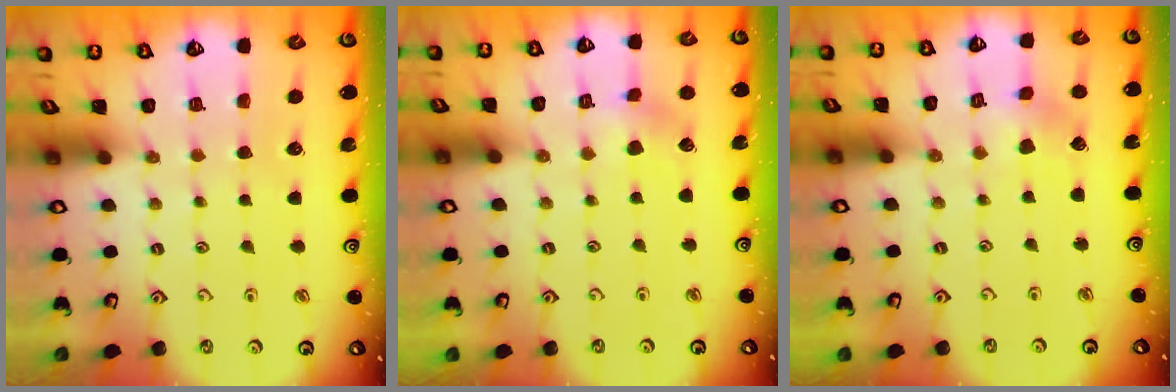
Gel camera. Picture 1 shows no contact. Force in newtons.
{"total": 3.6, "press": 3.6, "slide": 0.1}
{"total": 3.3, "press": 3.3, "slide": 0.3}